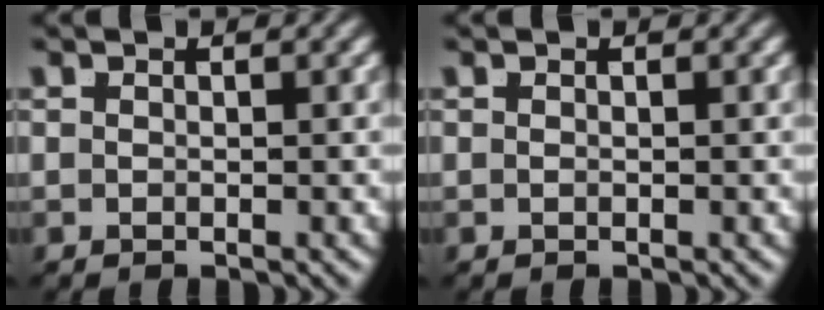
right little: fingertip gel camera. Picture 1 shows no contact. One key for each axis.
{"total": 0.0}